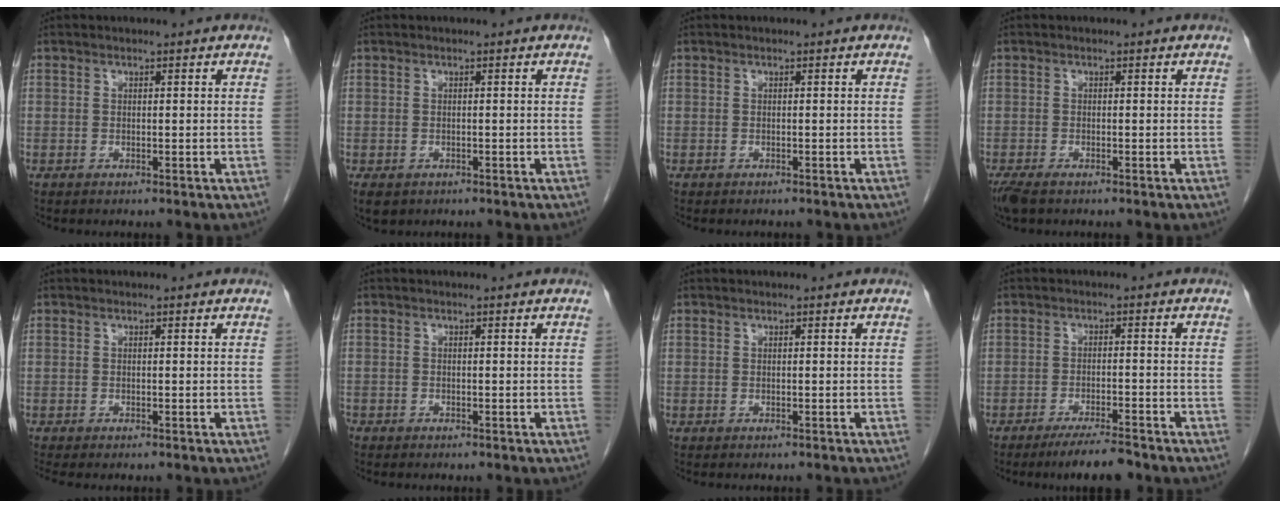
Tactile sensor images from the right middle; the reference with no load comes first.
{"total": 4.1, "force": [-2.5, 2.8, 1.6], "torque": [-0.026, -0.004, -0.035]}
{"total": 2.1, "force": [-1.8, 0.7, 0.7], "torque": [-0.011, -0.003, -0.019]}
{"total": 3.4, "force": [-2.5, 1.2, 2.0], "torque": [-0.044, -0.011, -0.042]}
{"total": 3.0, "force": [-2.6, 0.6, 1.3], "torque": [-0.013, -0.005, -0.034]}
{"total": 1.6, "force": [-1.4, 0.7, 0.5], "torque": [-0.008, 0.000, -0.016]}
{"total": 2.0, "force": [-1.9, 0.2, 0.7], "torque": [-0.008, -0.001, -0.022]}
{"total": 6.0, "force": [-4.9, 0.6, 3.3], "torque": [-0.052, -0.012, -0.082]}